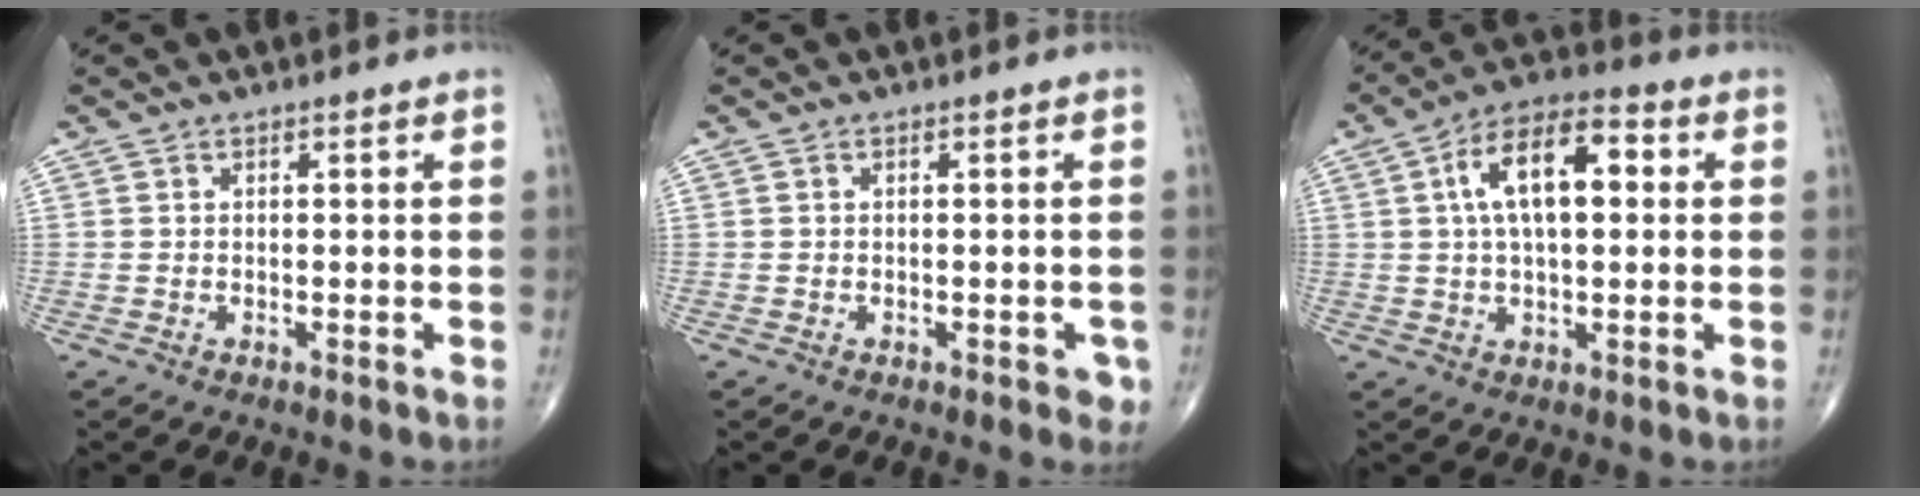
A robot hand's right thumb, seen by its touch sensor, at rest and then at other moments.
{"total": 2.2, "force": [-0.9, 1.2, 1.7], "torque": [-0.007, 0.002, -0.010]}
{"total": 13.5, "force": [2.6, 6.5, 11.5], "torque": [-0.190, 0.024, 0.038]}